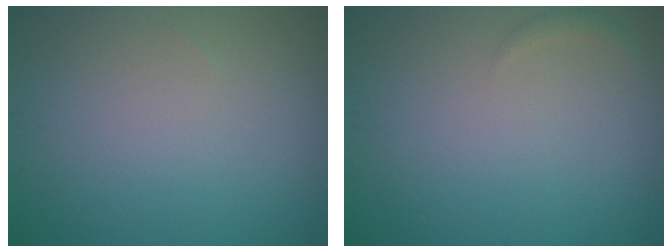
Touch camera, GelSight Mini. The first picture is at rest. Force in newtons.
{"total": 0.7, "press": 0.7, "slide": 0.1}